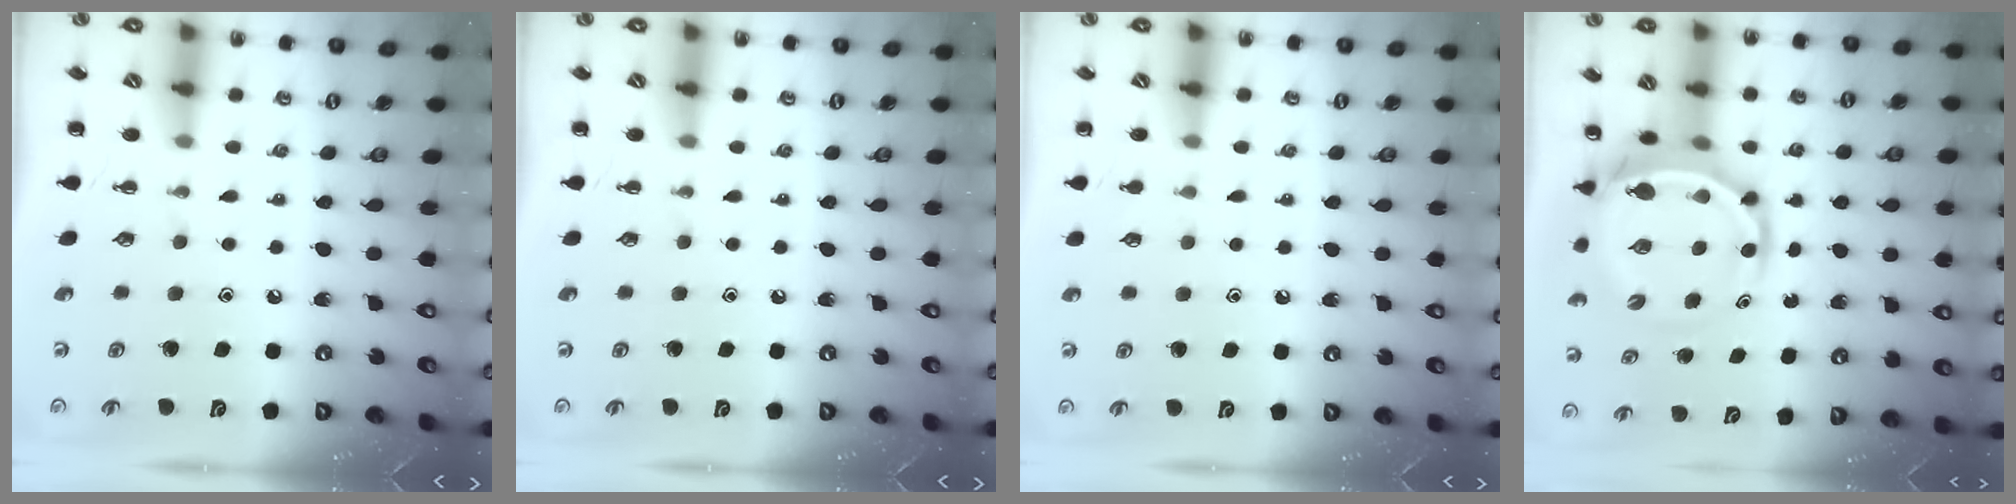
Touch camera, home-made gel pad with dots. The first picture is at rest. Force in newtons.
{"total": 0.0}
{"total": 3.6, "press": 3.4, "slide": 1.3}
{"total": 7.0, "press": 6.7, "slide": 2.1}